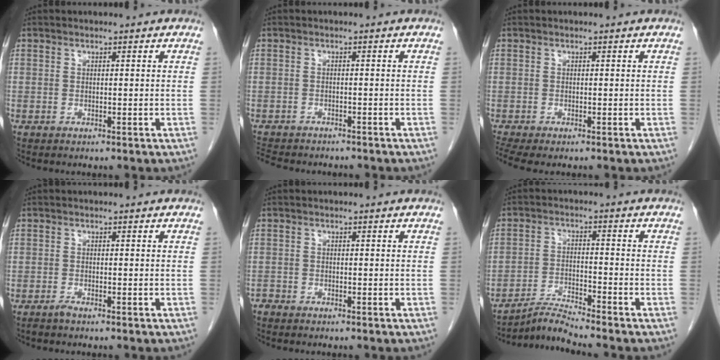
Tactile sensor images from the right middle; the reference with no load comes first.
{"total": 7.9, "force": [-6.8, 2.5, 2.9], "torque": [-0.057, -0.004, -0.092]}
{"total": 3.1, "force": [-2.5, 0.4, 1.8], "torque": [-0.039, -0.012, -0.043]}
{"total": 0.8, "force": [-0.7, -0.1, 0.4], "torque": [-0.009, -0.001, -0.014]}
{"total": 1.0, "force": [-1.0, 0.3, 0.0], "torque": [-0.004, -0.001, -0.020]}
{"total": 3.7, "force": [-3.2, -1.6, 0.8], "torque": [-0.024, -0.021, -0.065]}